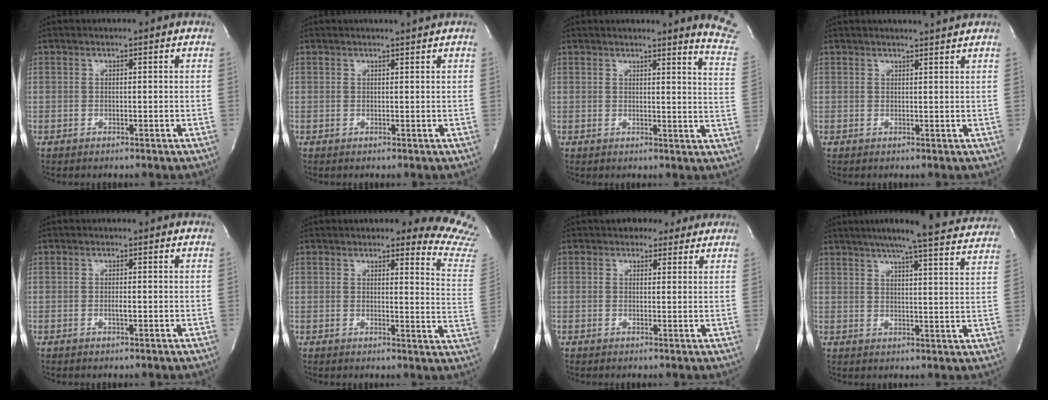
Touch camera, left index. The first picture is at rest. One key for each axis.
{"total": 1.3, "fx": 1.2, "fy": -0.5, "fz": 0.1, "tx": -0.008, "ty": -0.008, "tz": 0.018}
{"total": 9.1, "fx": 8.8, "fy": -0.8, "fz": 2.1, "tx": -0.013, "ty": -0.089, "tz": 0.068}
{"total": 2.9, "fx": 2.8, "fy": -0.8, "fz": 0.5, "tx": -0.009, "ty": -0.005, "tz": 0.033}
{"total": 0.8, "fx": -0.2, "fy": 0.1, "fz": 0.7, "tx": -0.015, "ty": -0.001, "tz": -0.004}
{"total": 11.6, "fx": 11.2, "fy": 0.9, "fz": 2.6, "tx": 0.001, "ty": -0.104, "tz": 0.085}
{"total": 3.7, "fx": 3.0, "fy": 2.3, "fz": 0.4, "tx": 0.003, "ty": 0.009, "tz": 0.030}
{"total": 20.3, "fx": 18.4, "fy": 1.1, "fz": 8.4, "tx": -0.125, "ty": -0.023, "tz": 0.217}